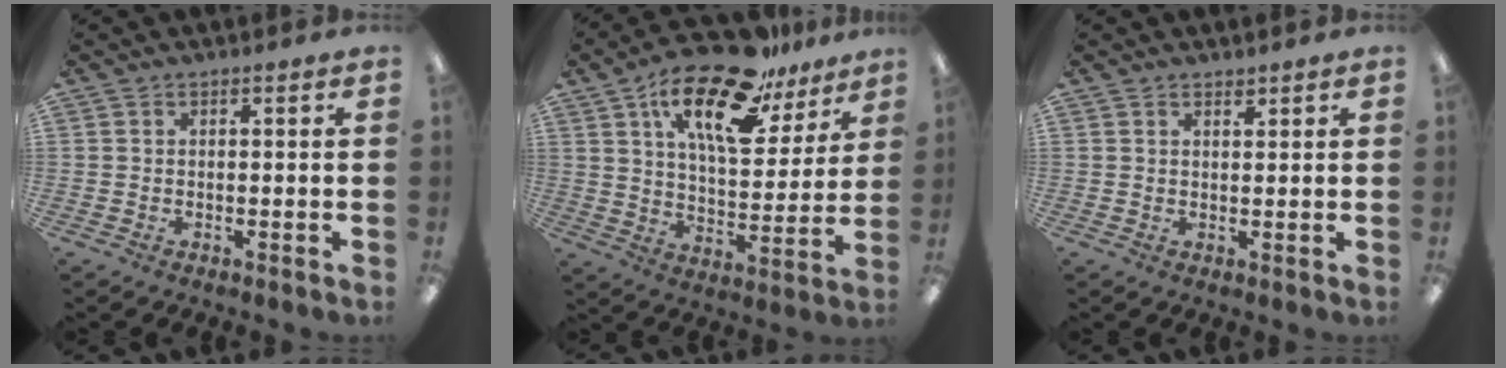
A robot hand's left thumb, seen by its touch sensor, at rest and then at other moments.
{"total": 21.7, "force": [13.7, 8.8, 14.3], "torque": [-0.232, -0.072, 0.231]}
{"total": 1.4, "force": [1.3, 0.3, 0.4], "torque": [-0.009, -0.003, 0.025]}